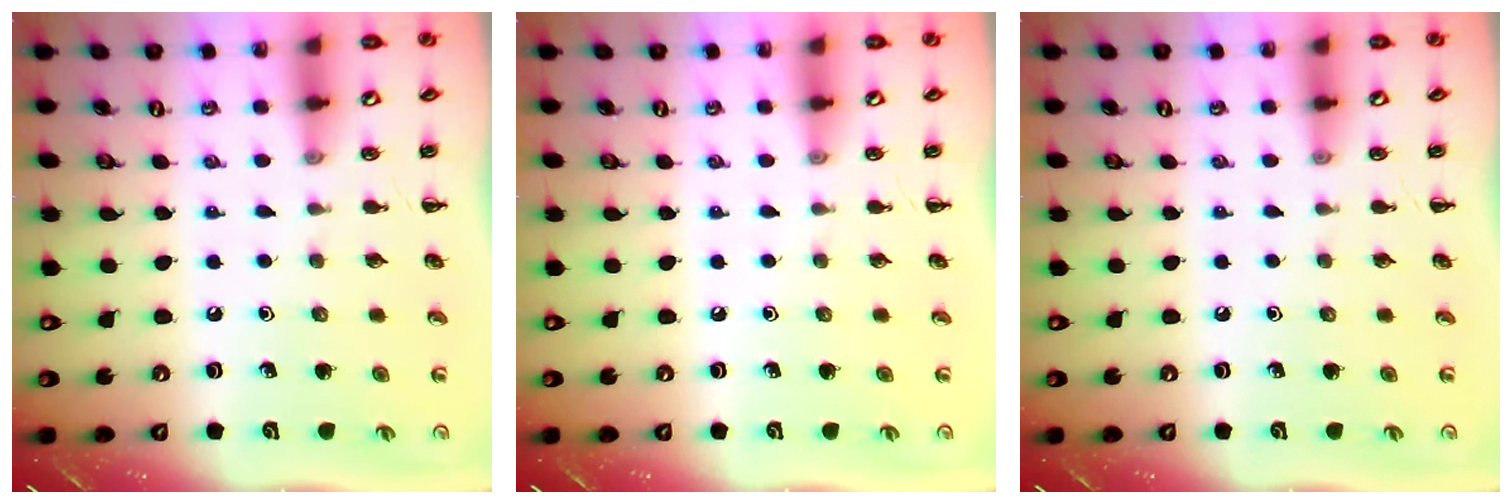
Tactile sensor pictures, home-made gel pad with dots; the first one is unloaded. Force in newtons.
{"total": 0.0}
{"total": 0.0}